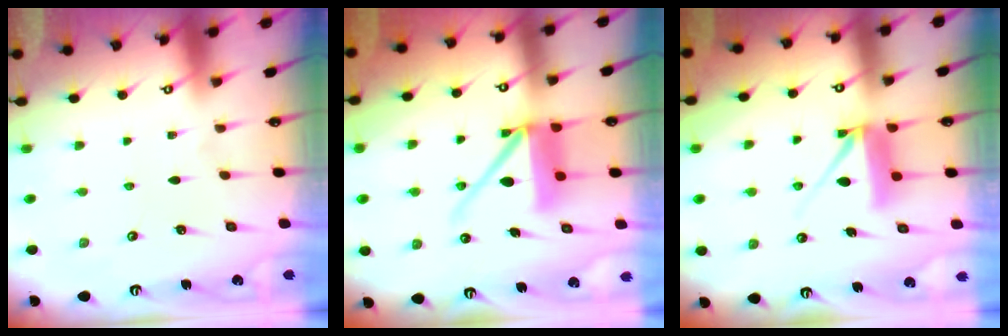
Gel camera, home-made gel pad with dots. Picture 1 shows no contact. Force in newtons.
{"total": 10.1, "press": 10.0, "slide": 1.3}
{"total": 8.4, "press": 8.3, "slide": 0.6}